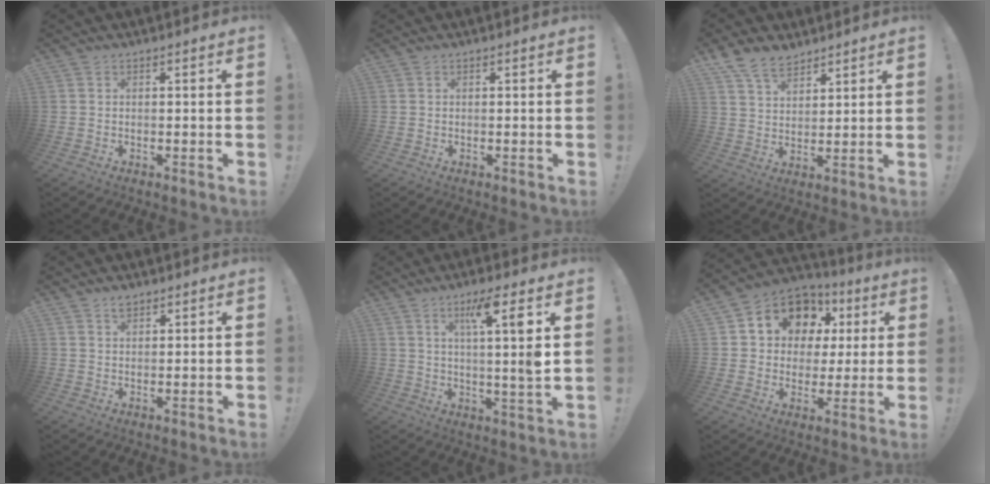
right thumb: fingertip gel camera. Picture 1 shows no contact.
{"total": 0.0}
{"total": 9.0, "force": [6.9, 4.7, 3.4], "torque": [-0.067, -0.033, 0.135]}
{"total": 2.1, "force": [1.6, 1.2, 0.9], "torque": [-0.007, -0.009, 0.027]}
{"total": 10.5, "force": [3.7, -0.8, 9.8], "torque": [-0.156, -0.013, 0.043]}
{"total": 12.1, "force": [5.3, 9.7, 5.0], "torque": [-0.077, -0.033, 0.106]}